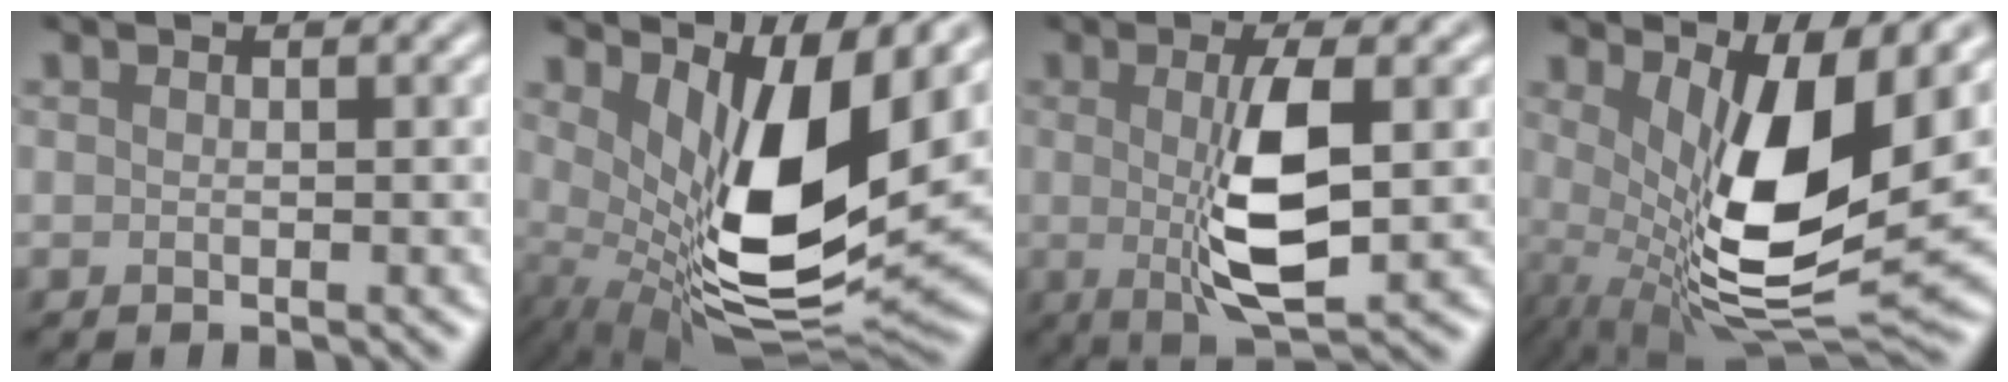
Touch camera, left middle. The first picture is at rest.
{"total": 11.8, "force": [1.9, 4.4, 10.8], "torque": [-0.189, -0.029, 0.046]}
{"total": 6.4, "force": [-0.2, 1.7, 6.2], "torque": [-0.116, -0.009, -0.001]}
{"total": 10.8, "force": [1.7, 3.6, 10.0], "torque": [-0.177, -0.027, 0.037]}